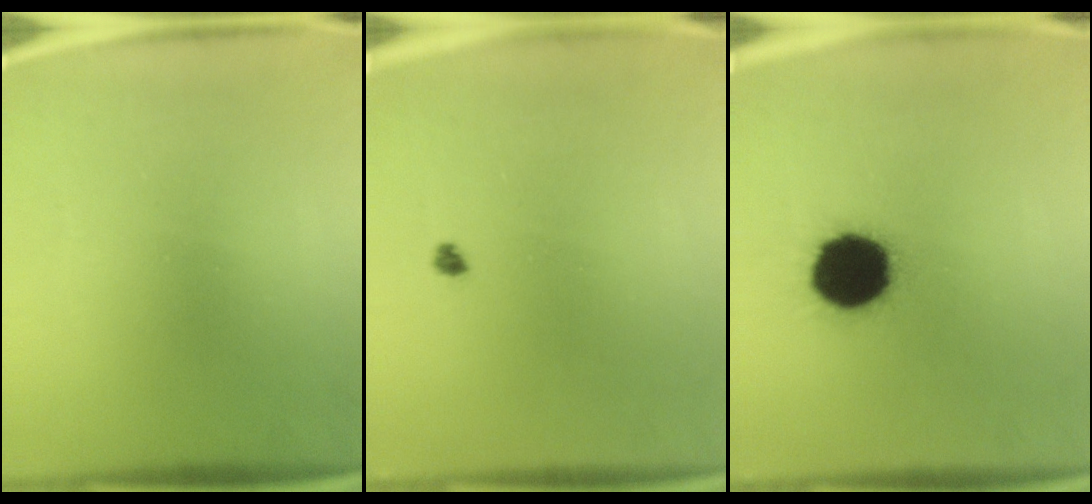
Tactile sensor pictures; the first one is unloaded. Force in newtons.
{"total": 1.0}
{"total": 19.1}